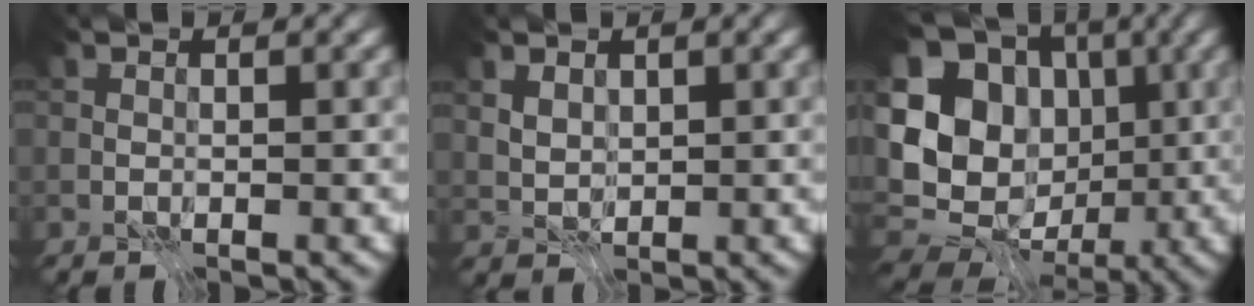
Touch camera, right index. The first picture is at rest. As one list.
[{"total": 1.9, "force": [1.0, 1.3, 1.1], "torque": [-0.027, -0.008, 0.025]}, {"total": 12.8, "force": [0.7, 10.4, 7.3], "torque": [-0.149, 0.006, 0.012]}]